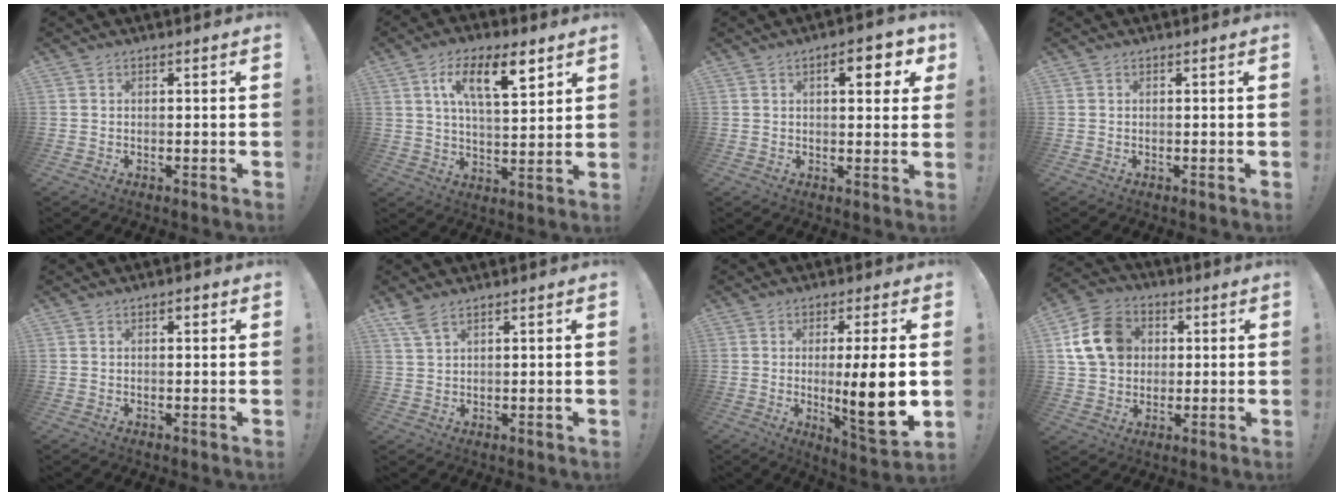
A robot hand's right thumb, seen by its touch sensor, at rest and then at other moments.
{"total": 14.4, "force": [6.9, 5.1, 11.6], "torque": [-0.189, -0.015, 0.113]}
{"total": 7.6, "force": [3.1, 2.5, 6.5], "torque": [-0.072, -0.010, 0.041]}
{"total": 0.0}
{"total": 1.2, "force": [0.4, 0.7, 0.9], "torque": [-0.011, 0.001, 0.005]}
{"total": 4.2, "force": [3.1, 1.0, 2.6], "torque": [-0.052, -0.013, 0.056]}
{"total": 14.0, "force": [-0.7, 1.5, 13.9], "torque": [-0.208, -0.015, -0.011]}
{"total": 15.6, "force": [3.4, 12.6, 8.5], "torque": [-0.134, 0.003, 0.072]}